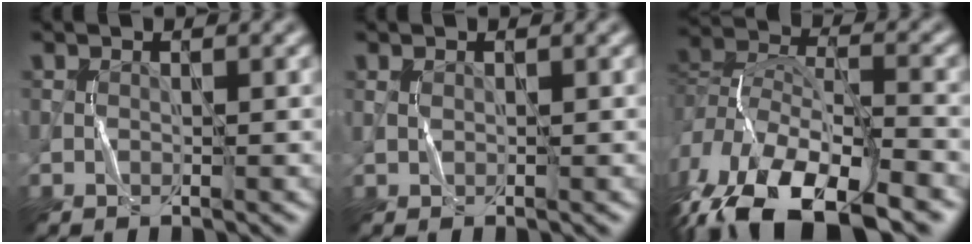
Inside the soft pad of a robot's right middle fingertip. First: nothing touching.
{"total": 0.9, "force": [0.3, 0.5, 0.6], "torque": [-0.017, 0.004, 0.006]}
{"total": 14.2, "force": [-8.8, 6.2, 9.2], "torque": [-0.200, -0.016, -0.145]}